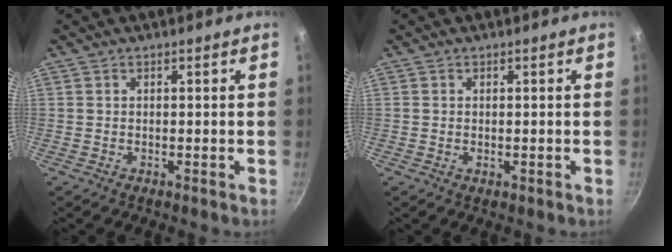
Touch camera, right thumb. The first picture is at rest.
{"total": 0.7, "force": [0.0, 0.4, 0.5], "torque": [-0.007, 0.000, -0.001]}